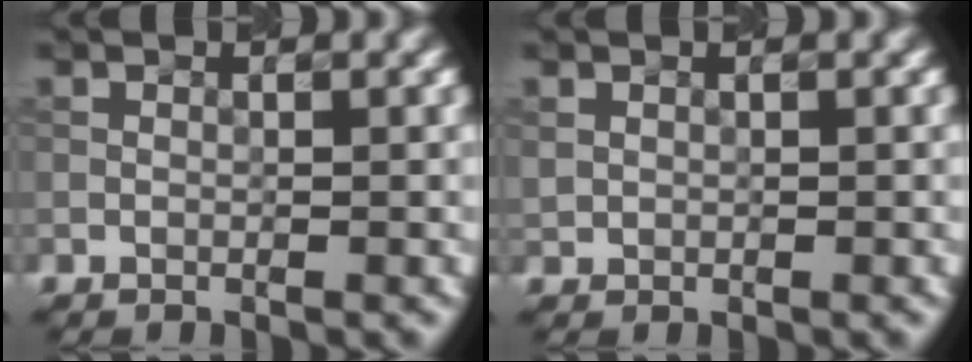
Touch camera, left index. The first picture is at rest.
{"total": 0.7, "force": [0.3, 0.6, 0.0], "torque": [0.002, -0.002, 0.006]}